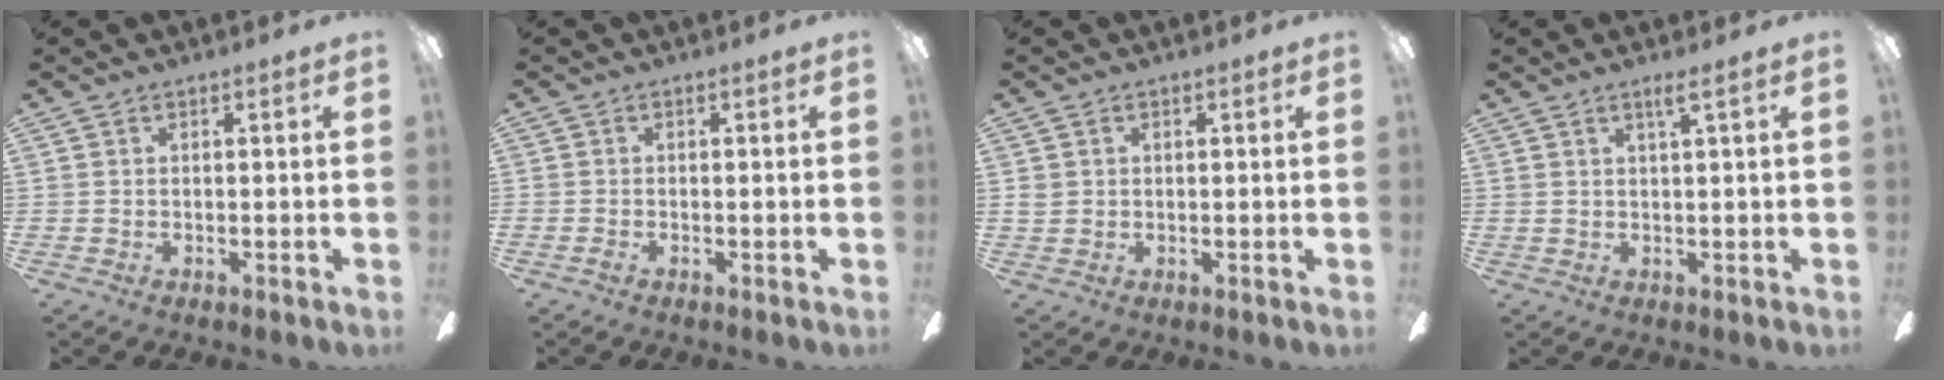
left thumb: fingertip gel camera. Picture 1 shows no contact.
{"total": 0.6, "force": [-0.6, 0.1, 0.1], "torque": [-0.002, -0.001, -0.011]}
{"total": 1.8, "force": [0.7, 1.6, 0.4], "torque": [-0.002, -0.003, 0.014]}
{"total": 2.2, "force": [1.5, -0.5, 1.5], "torque": [-0.033, -0.007, 0.028]}